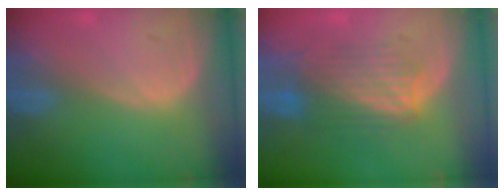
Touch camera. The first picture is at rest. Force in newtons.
{"total": 6.4, "press": 6.3, "slide": 0.6}